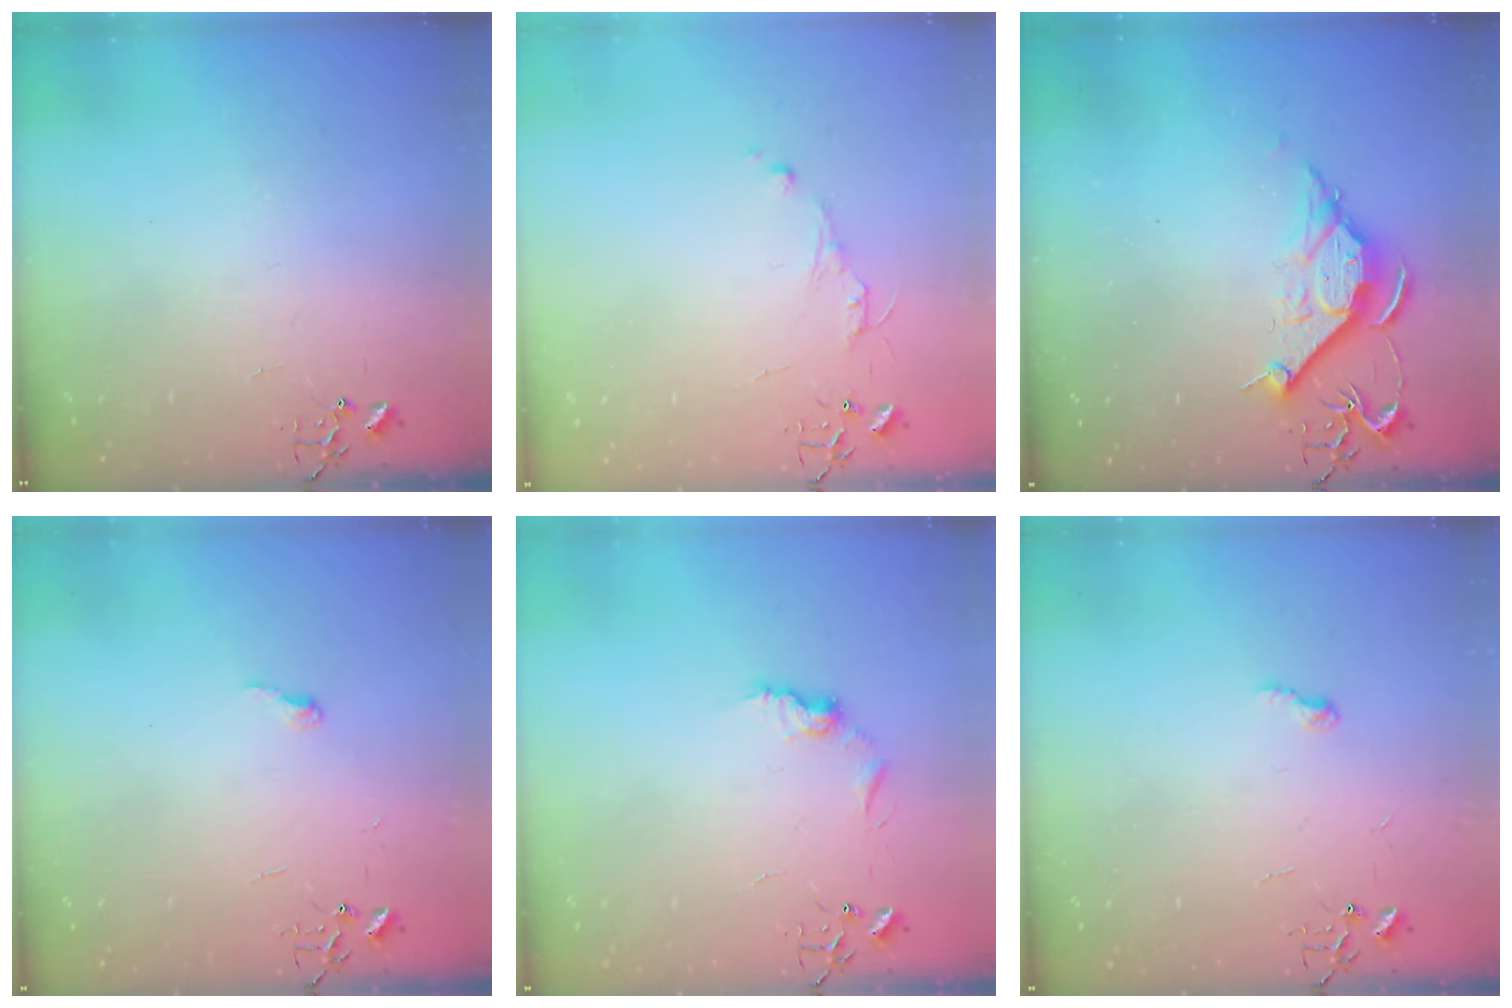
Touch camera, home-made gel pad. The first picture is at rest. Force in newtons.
{"total": 5.0, "press": 5.0, "slide": 0.6}
{"total": 10.7, "press": 10.7, "slide": 0.7}
{"total": 4.4, "press": 4.4, "slide": 0.4}
{"total": 7.8, "press": 7.8, "slide": 0.4}
{"total": 5.9, "press": 5.9, "slide": 0.4}